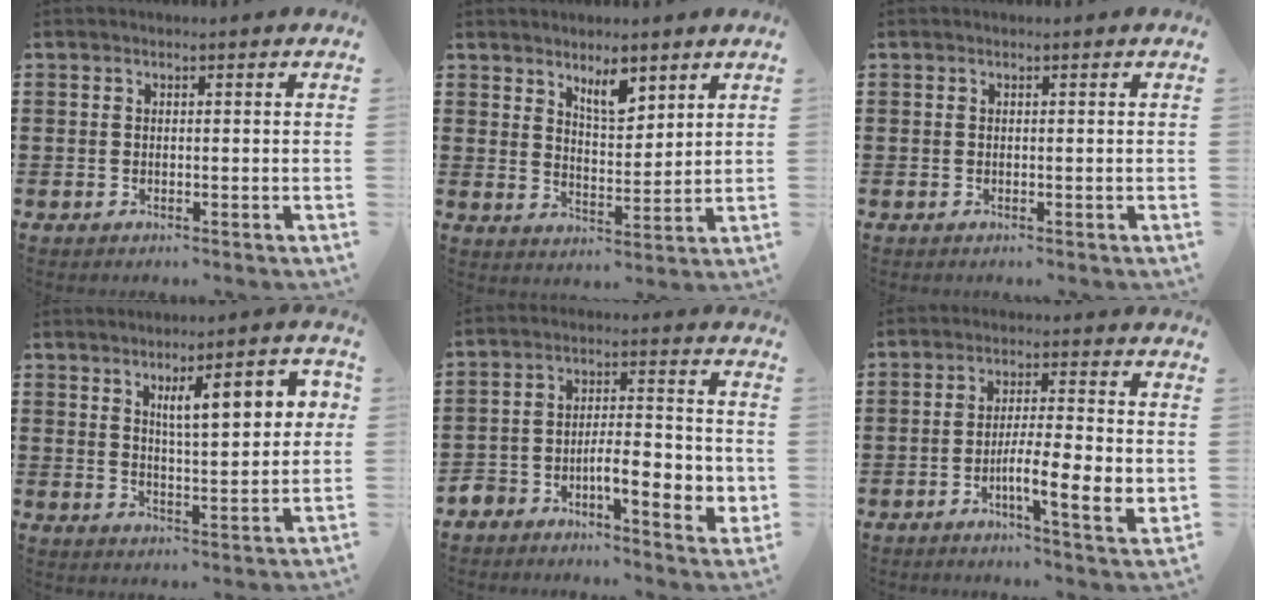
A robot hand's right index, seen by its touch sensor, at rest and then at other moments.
{"total": 5.1, "force": [3.8, 1.9, 2.7], "torque": [-0.047, -0.010, 0.066]}
{"total": 0.0}
{"total": 8.3, "force": [3.2, 2.3, 7.3], "torque": [-0.112, -0.001, 0.046]}
{"total": 6.9, "force": [-3.6, 2.6, 5.3], "torque": [-0.096, -0.003, -0.067]}
{"total": 8.2, "force": [-2.2, 1.4, 7.8], "torque": [-0.122, -0.005, -0.037]}